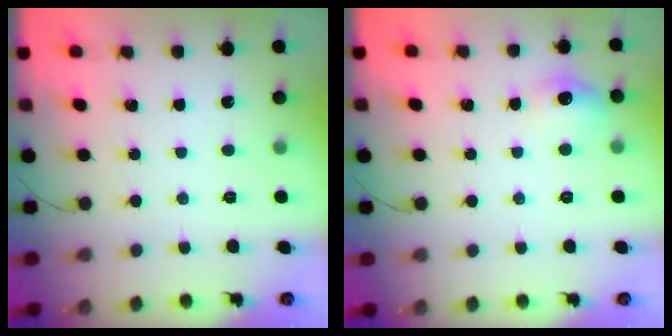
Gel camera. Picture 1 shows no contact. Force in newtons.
{"total": 7.7, "press": 7.6, "slide": 1.1}